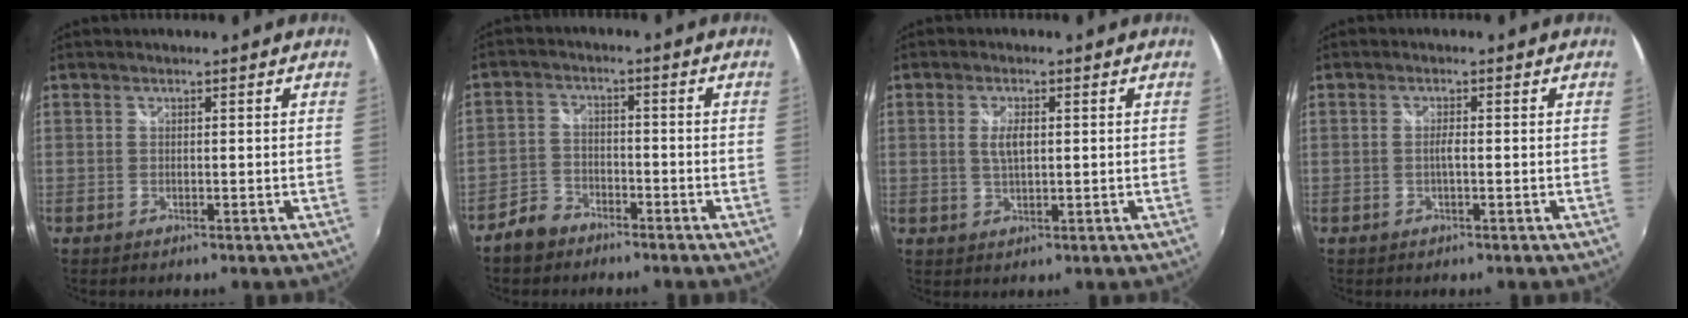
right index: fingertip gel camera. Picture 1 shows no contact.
{"total": 5.5, "force": [-4.3, 3.2, 1.4], "torque": [-0.043, 0.012, -0.079]}
{"total": 3.4, "force": [0.4, 1.2, 3.1], "torque": [-0.059, -0.003, 0.008]}
{"total": 1.3, "force": [-0.3, 0.1, 1.3], "torque": [-0.024, 0.001, -0.008]}